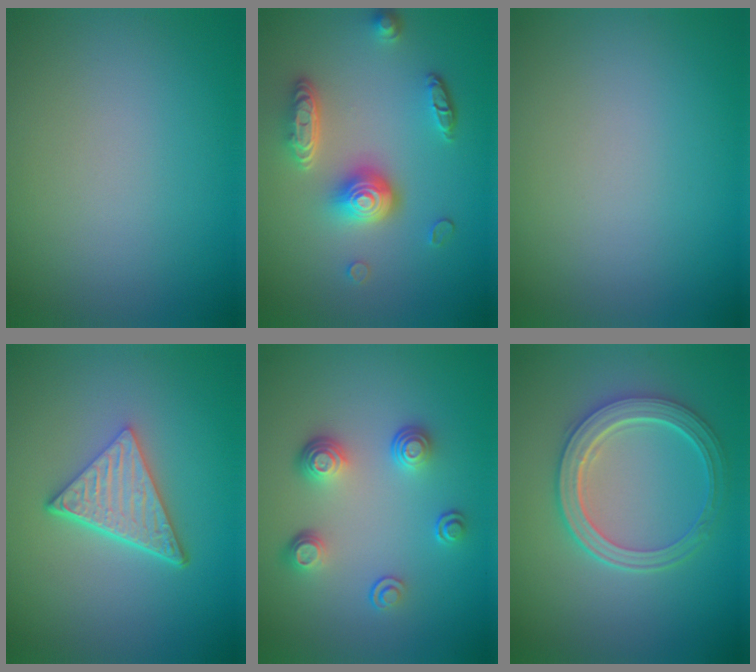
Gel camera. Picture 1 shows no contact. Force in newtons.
{"total": 4.8, "press": 3.7, "slide": 3.1}
{"total": 0.0}
{"total": 5.1, "press": 3.5, "slide": 3.7}
{"total": 3.6, "press": 2.7, "slide": 2.4}
{"total": 4.6, "press": 3.7, "slide": 2.7}